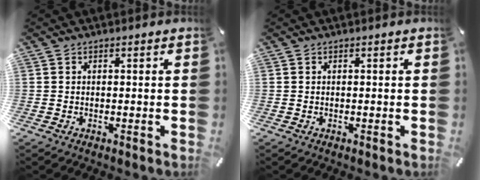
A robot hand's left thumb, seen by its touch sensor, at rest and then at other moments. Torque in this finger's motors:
{"motor_torque": [0.00, 0.00, 0.00, 0.00, 0.00]}